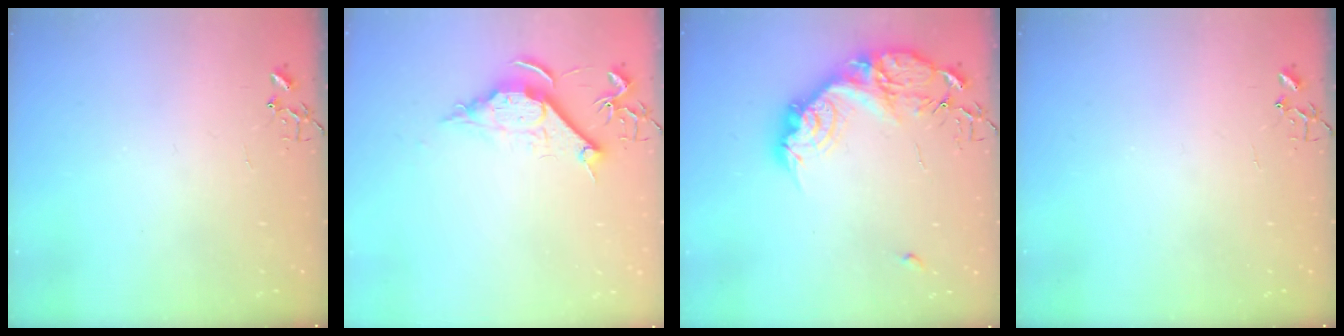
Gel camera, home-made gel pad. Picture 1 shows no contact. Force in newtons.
{"total": 9.6, "press": 9.6, "slide": 0.4}
{"total": 20.8, "press": 20.7, "slide": 1.5}
{"total": 0.0}